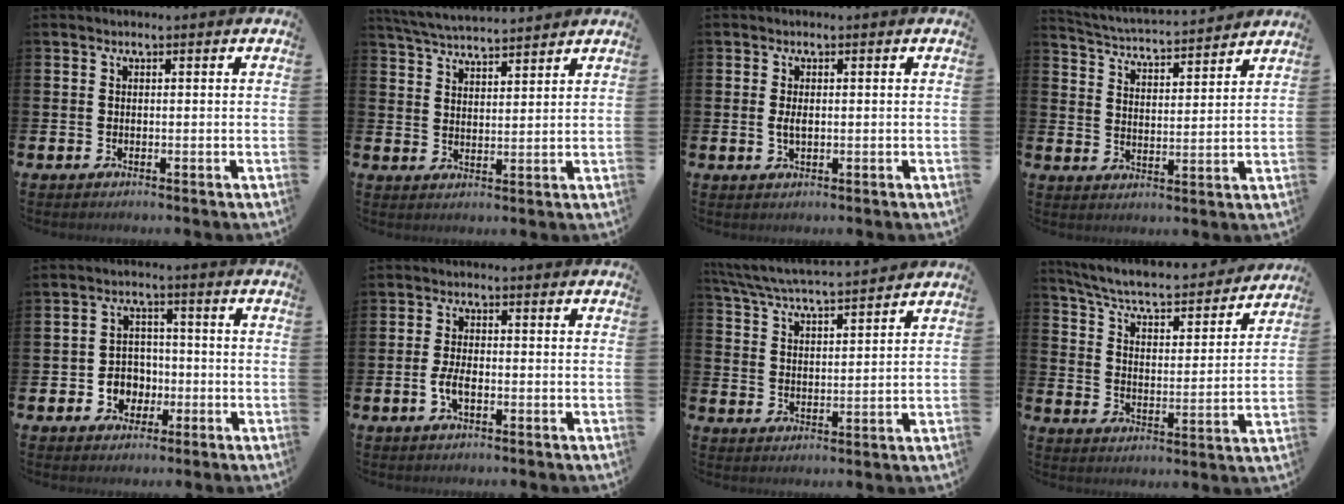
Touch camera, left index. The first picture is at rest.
{"total": 4.9, "force": [4.9, 0.2, 0.6], "torque": [-0.027, -0.030, 0.086]}
{"total": 1.7, "force": [0.1, 0.8, 1.5], "torque": [-0.022, 0.001, -0.002]}
{"total": 4.2, "force": [4.2, 0.1, 0.4], "torque": [-0.026, -0.042, 0.066]}
{"total": 3.8, "force": [-1.1, 3.5, 1.0], "torque": [-0.022, -0.001, -0.029]}
{"total": 3.0, "force": [-0.9, 1.4, 2.5], "torque": [-0.039, 0.000, -0.017]}
{"total": 5.7, "force": [5.6, 0.1, 1.3], "torque": [-0.044, -0.040, 0.095]}
{"total": 6.5, "force": [5.8, 1.1, 2.5], "torque": [-0.074, -0.047, 0.092]}